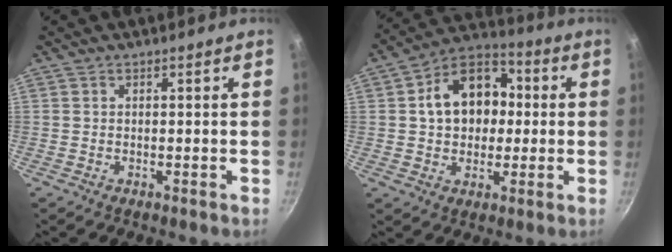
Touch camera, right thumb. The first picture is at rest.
{"total": 14.9, "force": [1.7, 11.3, 9.5], "torque": [-0.115, 0.028, 0.014]}